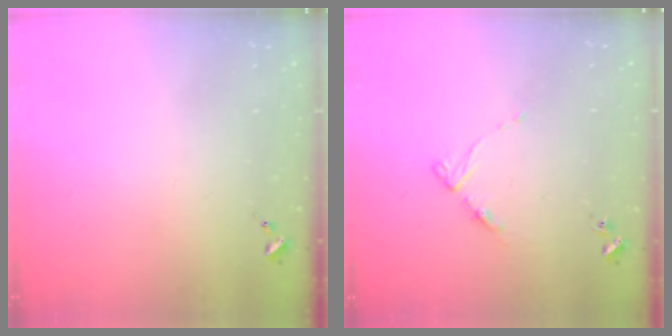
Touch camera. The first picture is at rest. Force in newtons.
{"total": 5.2, "press": 5.1, "slide": 0.7}